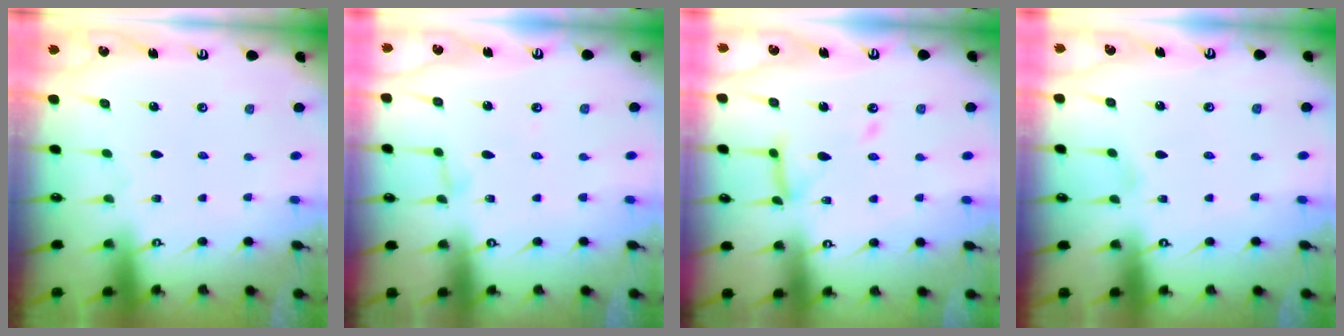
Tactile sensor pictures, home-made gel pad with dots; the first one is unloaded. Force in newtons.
{"total": 3.0, "press": 3.0, "slide": 0.3}
{"total": 12.1, "press": 12.0, "slide": 1.1}
{"total": 2.5, "press": 2.5, "slide": 0.2}